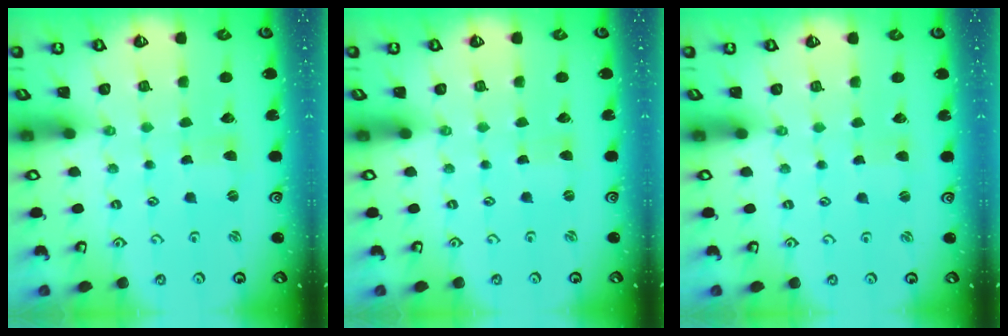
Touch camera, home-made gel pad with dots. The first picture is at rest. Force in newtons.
{"total": 0.0}
{"total": 1.6, "press": 1.5, "slide": 0.3}